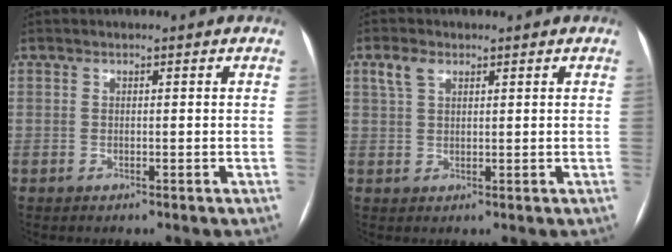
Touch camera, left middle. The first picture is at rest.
{"total": 2.8, "force": [1.6, 1.5, 1.8], "torque": [-0.045, 0.014, 0.039]}